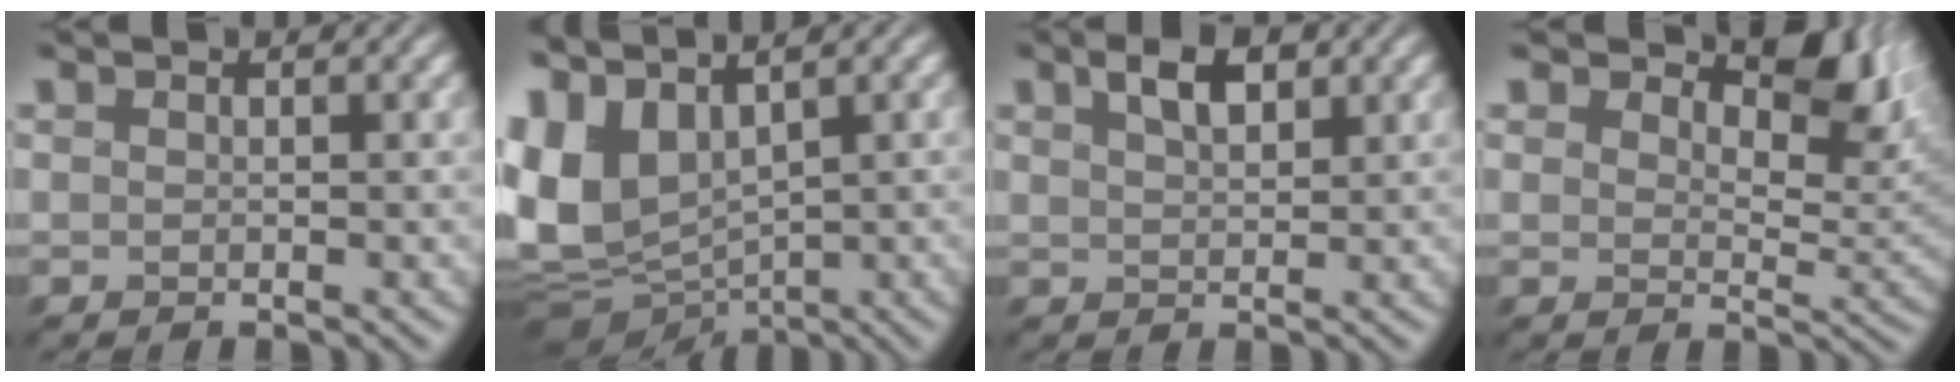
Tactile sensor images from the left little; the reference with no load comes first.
{"total": 8.8, "force": [1.8, 5.5, 6.6], "torque": [-0.165, -0.012, 0.031]}
{"total": 3.1, "force": [1.3, 1.5, 2.3], "torque": [-0.046, 0.000, 0.019]}
{"total": 7.4, "force": [4.5, 3.6, 4.5], "torque": [-0.066, -0.009, 0.069]}